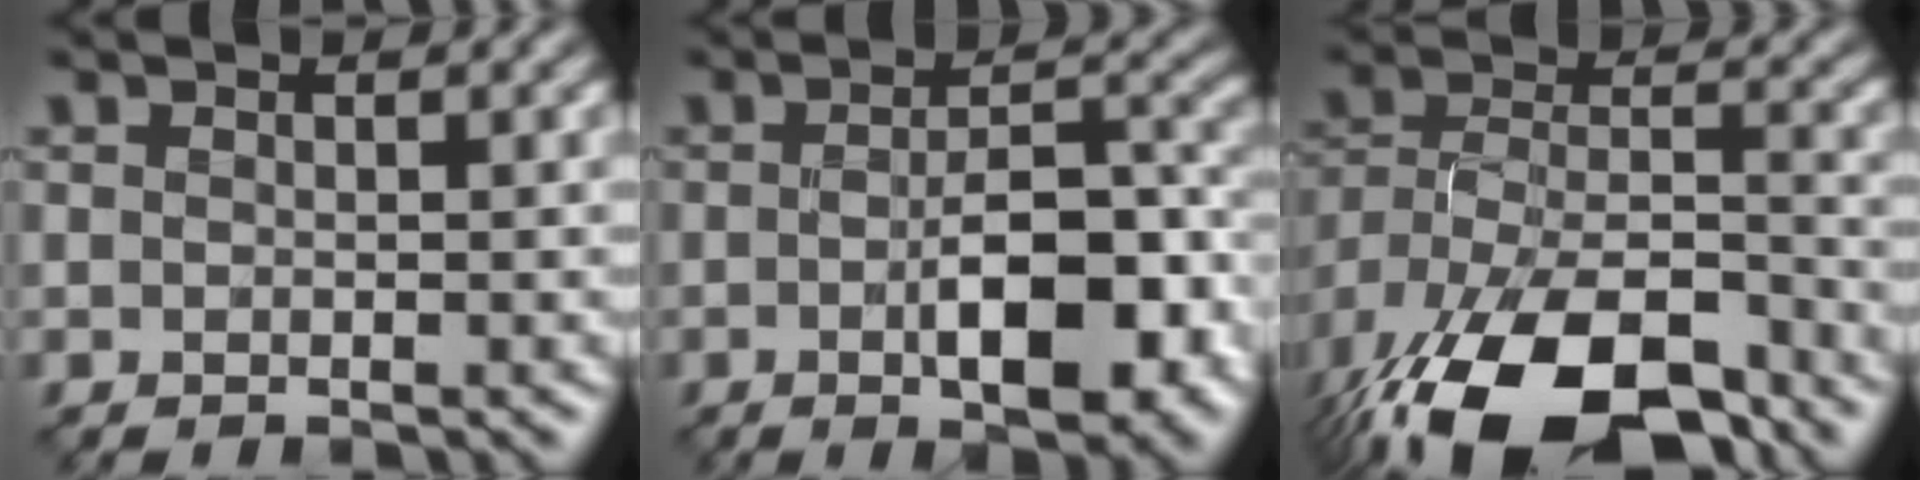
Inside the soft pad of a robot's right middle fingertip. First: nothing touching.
{"total": 7.5, "force": [-2.3, 2.6, 6.6], "torque": [-0.104, -0.003, -0.030]}
{"total": 15.4, "force": [-10.8, 6.7, 8.7], "torque": [-0.193, -0.042, -0.160]}